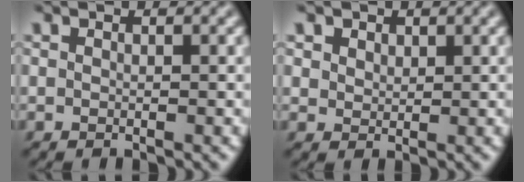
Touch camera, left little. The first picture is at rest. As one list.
[{"total": 2.9, "force": [1.7, 2.0, 1.2], "torque": [-0.046, 0.001, 0.037]}]